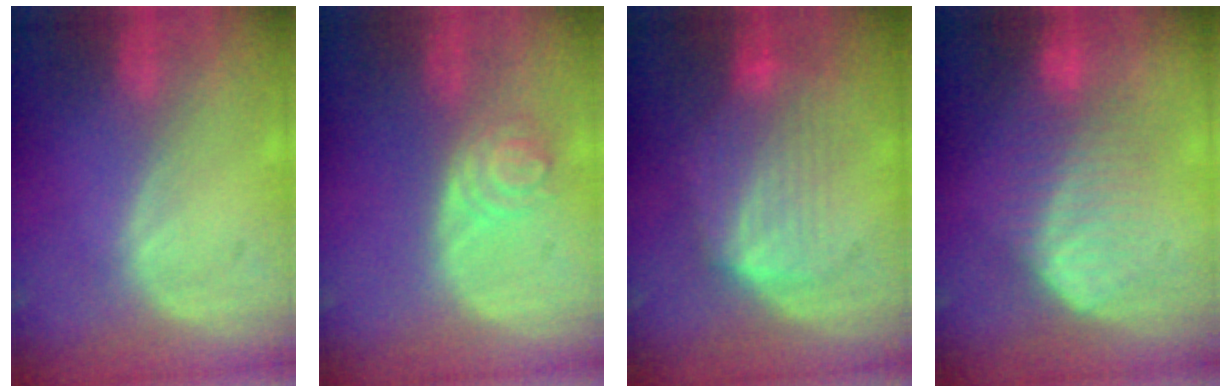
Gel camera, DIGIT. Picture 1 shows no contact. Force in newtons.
{"total": 3.9, "press": 3.7, "slide": 1.1}
{"total": 7.5, "press": 7.4, "slide": 1.2}
{"total": 6.8, "press": 6.7, "slide": 1.4}